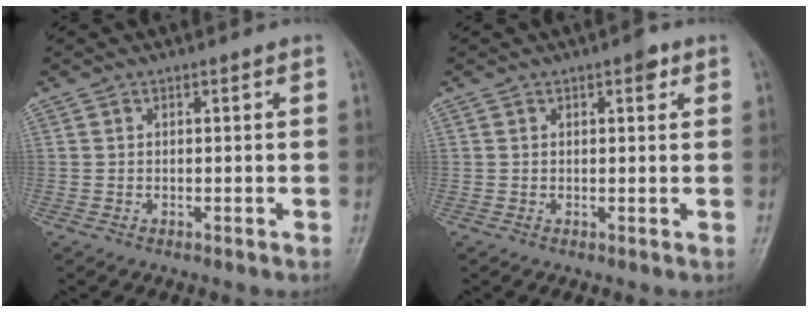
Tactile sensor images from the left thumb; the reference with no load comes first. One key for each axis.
{"total": 2.1, "fx": 1.1, "fy": 0.8, "fz": 1.5, "tx": -0.016, "ty": -0.001, "tz": 0.011}